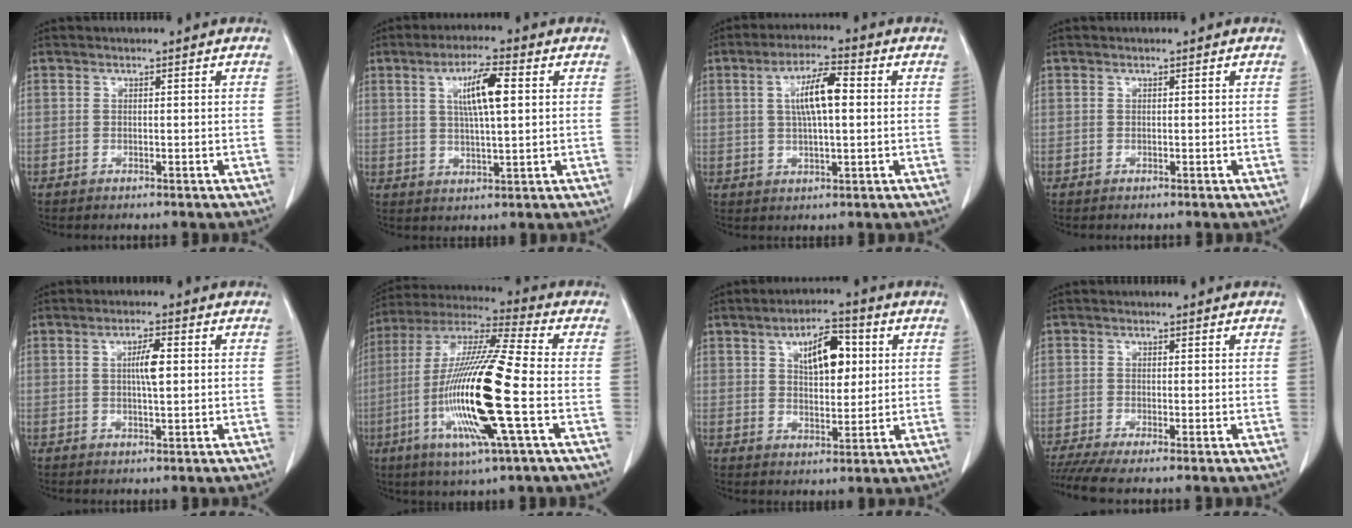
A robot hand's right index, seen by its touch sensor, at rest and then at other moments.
{"total": 7.6, "force": [2.1, 1.0, 7.2], "torque": [-0.130, 0.007, 0.037]}
{"total": 7.4, "force": [1.2, 1.5, 7.2], "torque": [-0.133, 0.013, 0.022]}
{"total": 0.0}
{"total": 3.8, "force": [0.5, 0.6, 3.7], "torque": [-0.065, 0.001, 0.008]}
{"total": 20.1, "force": [-4.6, 0.9, 19.5], "torque": [-0.407, -0.018, -0.094]}
{"total": 8.3, "force": [2.6, 3.6, 7.0], "torque": [-0.111, 0.011, 0.044]}
{"total": 4.8, "force": [-3.7, 0.0, 3.1], "torque": [-0.056, -0.009, -0.066]}